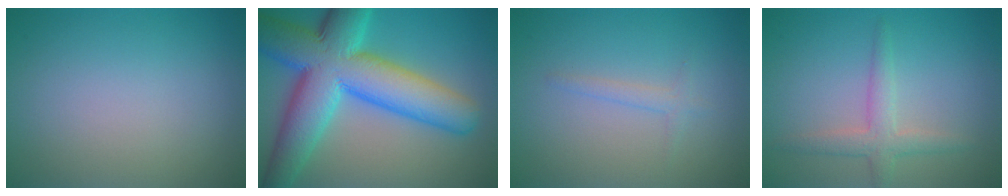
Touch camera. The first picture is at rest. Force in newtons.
{"total": 13.1, "press": 13.1, "slide": 0.6}
{"total": 1.1, "press": 1.1, "slide": 0.1}
{"total": 2.6, "press": 2.6, "slide": 0.0}